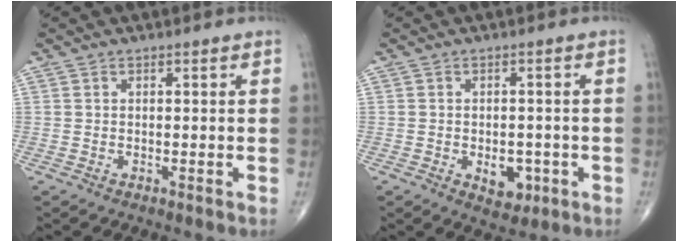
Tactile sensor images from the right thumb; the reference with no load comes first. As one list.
[{"total": 5.2, "force": [-1.7, 3.4, 3.6], "torque": [-0.025, 0.003, -0.014]}]